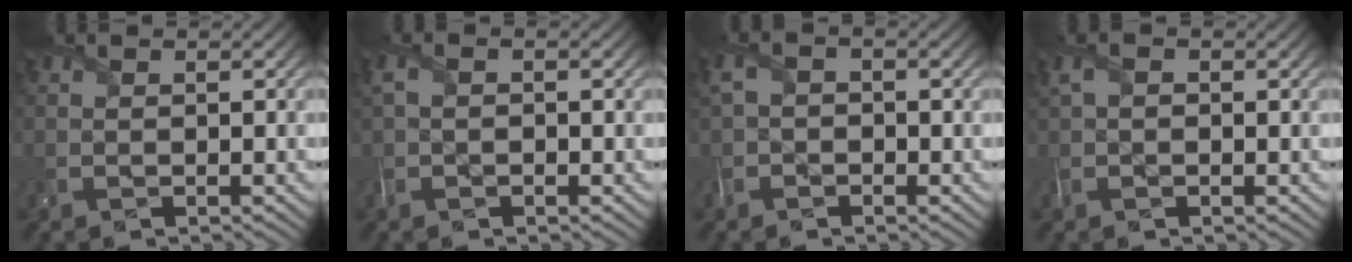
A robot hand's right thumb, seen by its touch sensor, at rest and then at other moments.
{"total": 2.6, "force": [0.1, 1.6, 2.1], "torque": [-0.057, 0.004, -0.003]}
{"total": 2.6, "force": [-0.6, 2.0, 1.7], "torque": [-0.051, 0.002, -0.020]}
{"total": 2.5, "force": [0.6, 1.5, 1.9], "torque": [-0.048, 0.005, 0.008]}